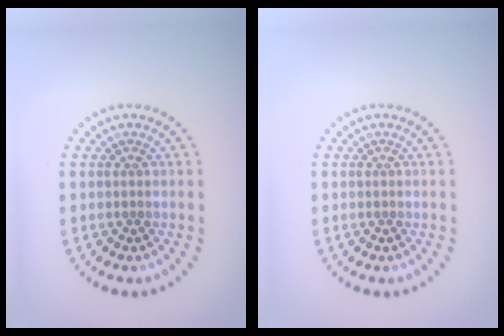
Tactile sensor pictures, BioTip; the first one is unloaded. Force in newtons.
{"total": 0.0}